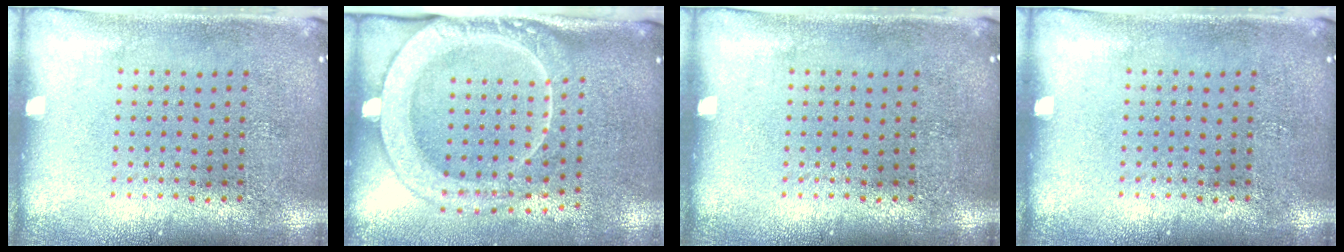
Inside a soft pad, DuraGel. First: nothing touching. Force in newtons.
{"total": 2.5, "press": 2.0, "slide": 1.5}
{"total": 0.0}
{"total": 0.0}